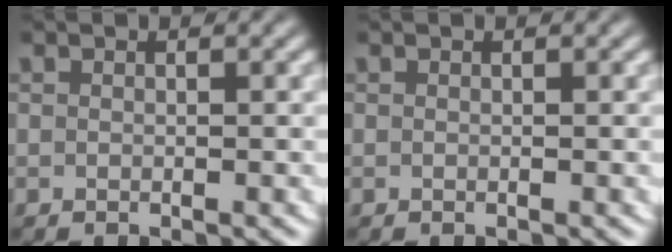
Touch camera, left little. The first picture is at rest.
{"total": 0.0}